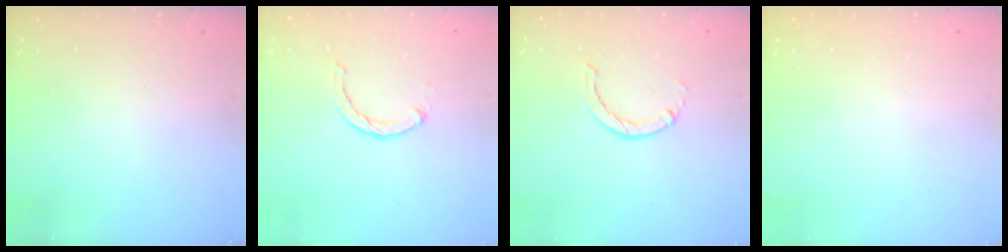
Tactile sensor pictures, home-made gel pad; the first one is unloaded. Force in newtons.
{"total": 2.4, "press": 2.4, "slide": 0.4}
{"total": 1.4, "press": 1.4, "slide": 0.3}
{"total": 0.0}